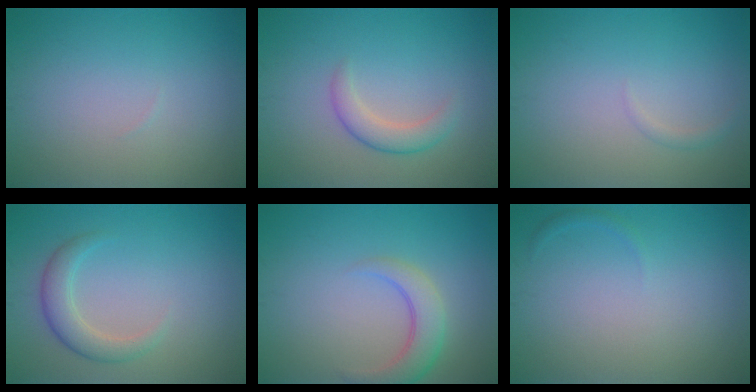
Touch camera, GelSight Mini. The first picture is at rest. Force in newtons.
{"total": 2.4, "press": 2.4, "slide": 0.2}
{"total": 0.7, "press": 0.7, "slide": 0.1}
{"total": 2.7, "press": 2.7, "slide": 0.2}
{"total": 3.6, "press": 3.6, "slide": 0.2}
{"total": 0.5, "press": 0.5, "slide": 0.1}